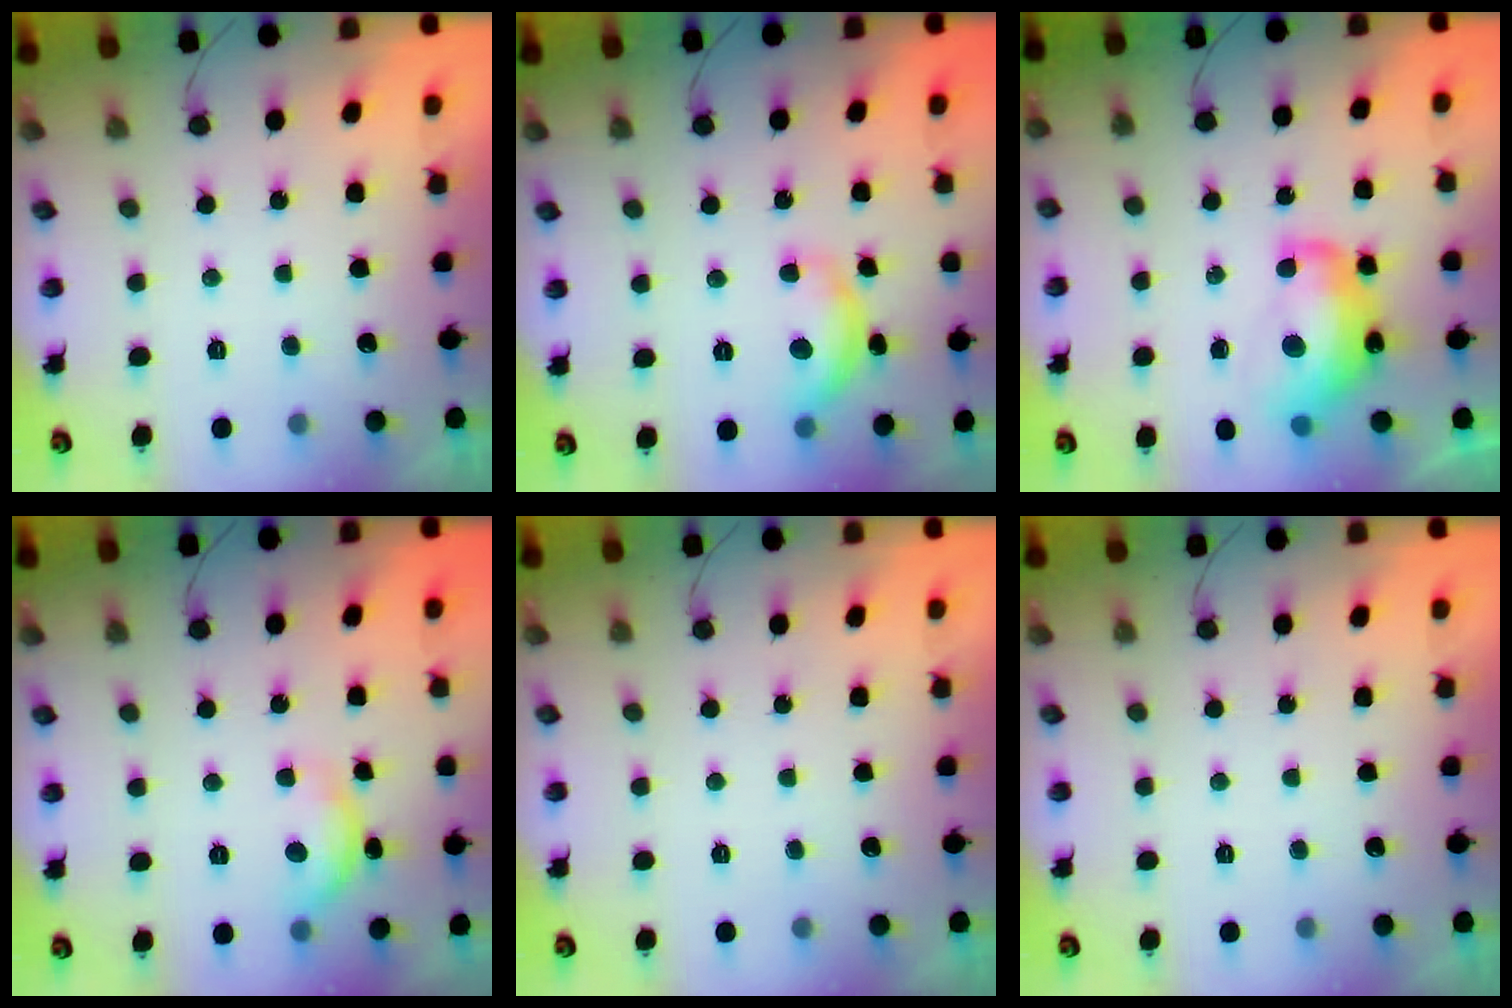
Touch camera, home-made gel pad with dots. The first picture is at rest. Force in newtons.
{"total": 12.0, "press": 12.0, "slide": 0.6}
{"total": 13.4, "press": 13.4, "slide": 0.9}
{"total": 9.6, "press": 9.6, "slide": 0.5}
{"total": 0.0}
{"total": 0.0}